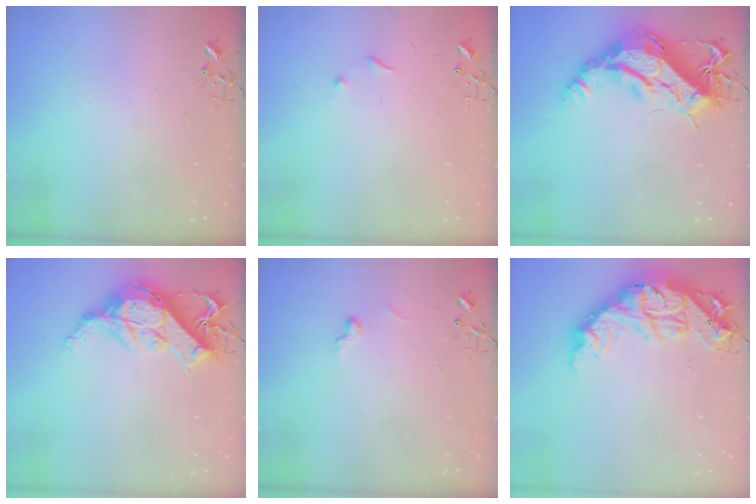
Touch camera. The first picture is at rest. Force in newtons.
{"total": 6.0, "press": 6.0, "slide": 0.6}
{"total": 20.3, "press": 20.2, "slide": 2.1}
{"total": 13.9, "press": 13.8, "slide": 1.4}
{"total": 5.6, "press": 5.6, "slide": 0.5}
{"total": 21.4, "press": 21.3, "slide": 2.0}